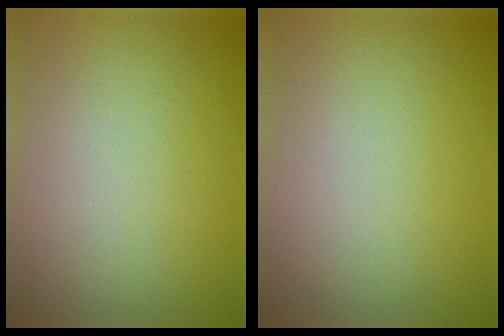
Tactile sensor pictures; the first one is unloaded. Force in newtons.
{"total": 0.0}